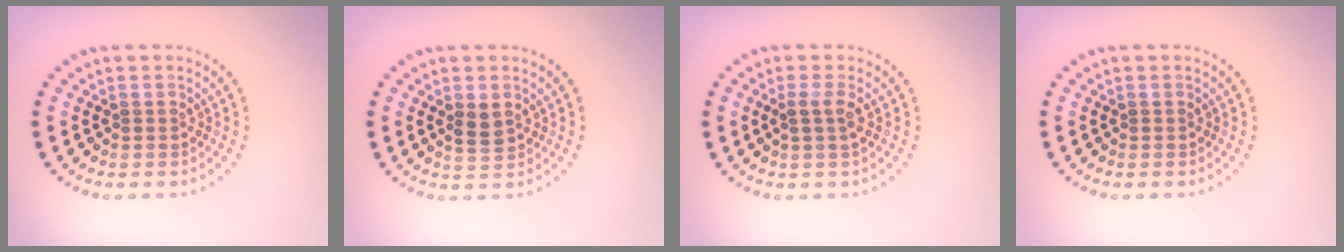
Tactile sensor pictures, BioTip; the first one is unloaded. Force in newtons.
{"total": 1.7, "press": 1.6, "slide": 0.5}
{"total": 1.5, "press": 1.1, "slide": 1.0}
{"total": 0.0}